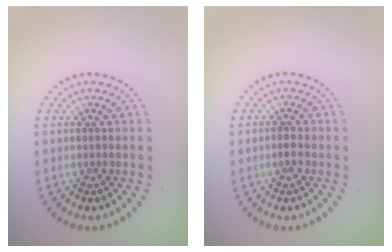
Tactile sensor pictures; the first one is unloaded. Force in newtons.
{"total": 1.1, "press": 1.0, "slide": 0.4}